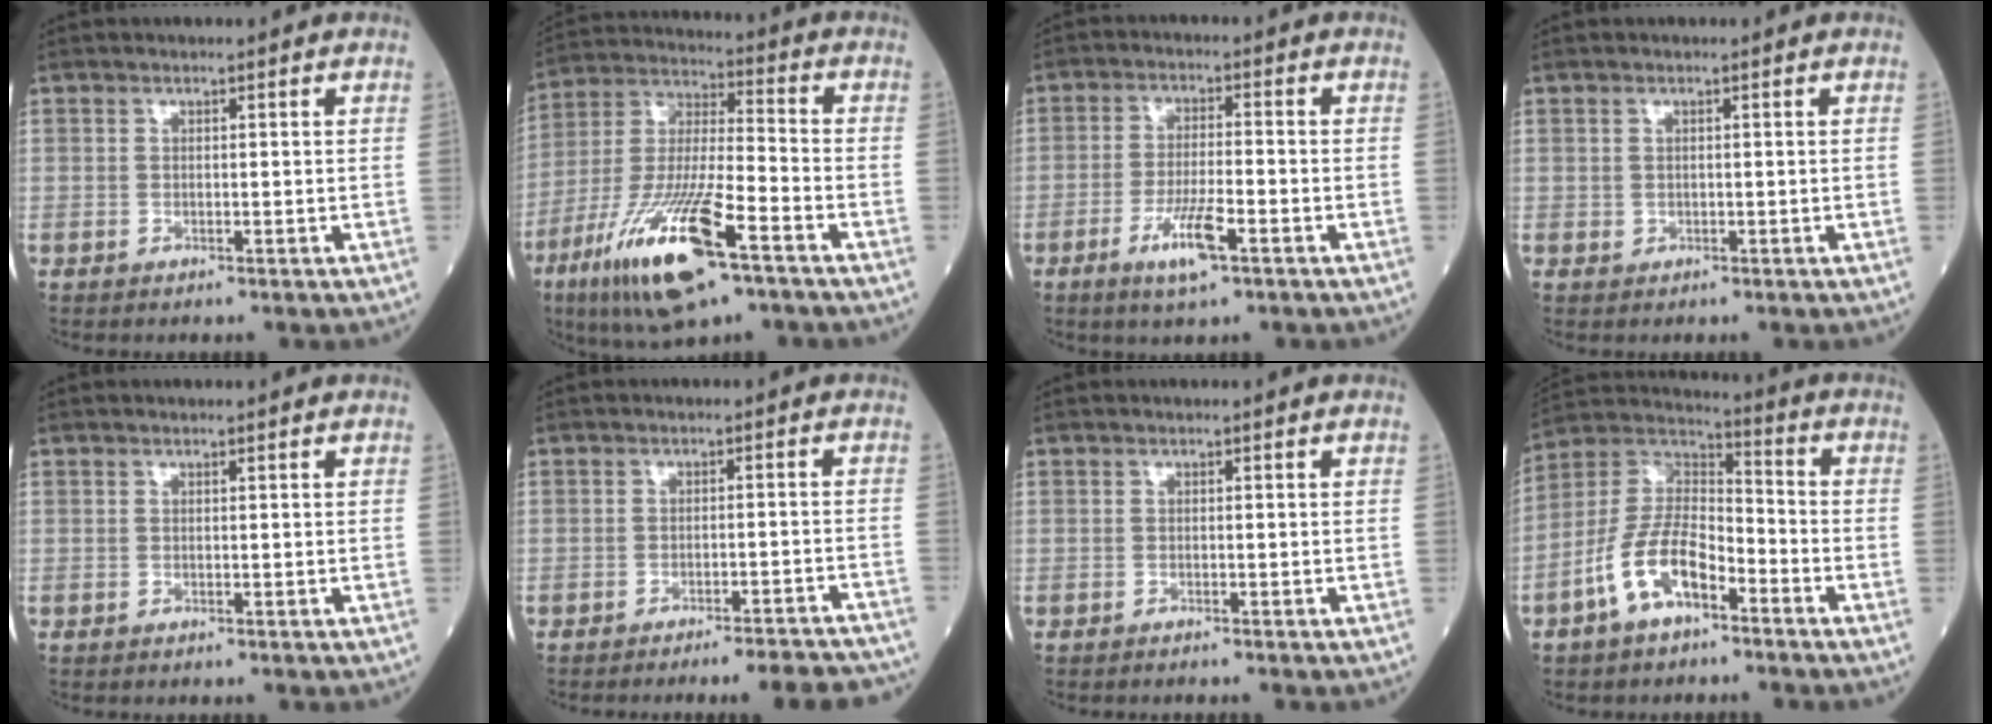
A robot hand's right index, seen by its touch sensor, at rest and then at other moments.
{"total": 19.6, "force": [-10.5, 3.6, 16.2], "torque": [-0.342, -0.041, -0.188]}
{"total": 6.7, "force": [-3.3, 0.9, 5.7], "torque": [-0.113, -0.009, -0.058]}
{"total": 0.6, "force": [0.2, 0.5, 0.3], "torque": [-0.002, 0.000, 0.002]}
{"total": 0.0}
{"total": 10.4, "force": [-10.0, 0.4, 2.9], "torque": [-0.011, 0.006, -0.117]}
{"total": 1.1, "force": [-0.9, -0.1, 0.5], "torque": [-0.006, 0.001, -0.010]}
{"total": 11.3, "force": [-5.7, 4.9, 8.5], "torque": [-0.184, 0.017, -0.112]}